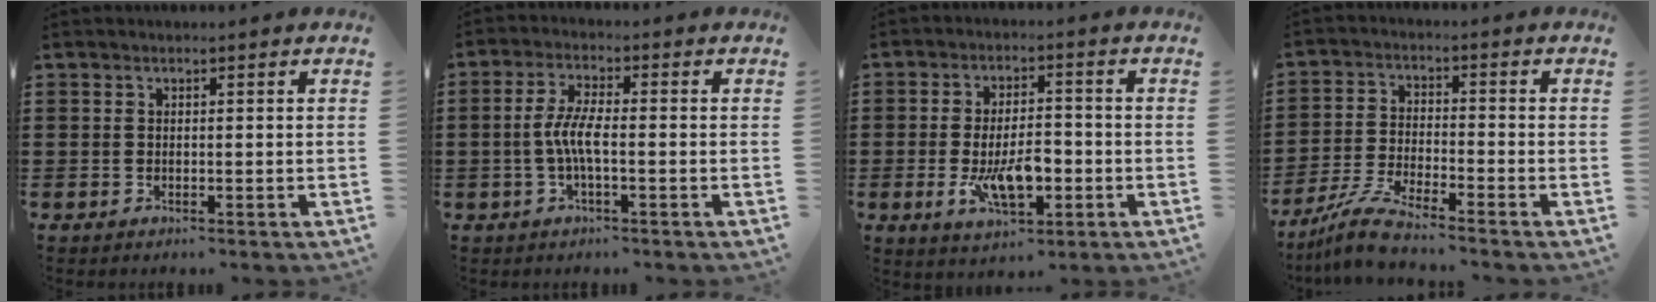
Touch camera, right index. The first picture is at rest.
{"total": 5.0, "force": [-1.1, 1.2, 4.7], "torque": [-0.113, -0.006, -0.030]}
{"total": 8.2, "force": [-2.3, 3.6, 6.9], "torque": [-0.131, -0.003, -0.043]}
{"total": 6.5, "force": [-5.8, -0.2, 2.9], "torque": [-0.072, -0.015, -0.114]}